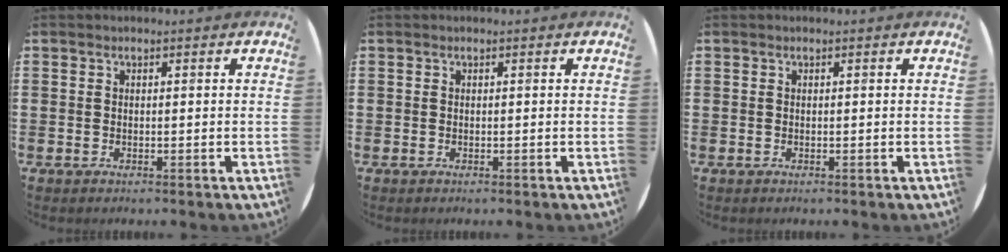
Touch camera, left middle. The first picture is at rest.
{"total": 0.0}
{"total": 0.0}